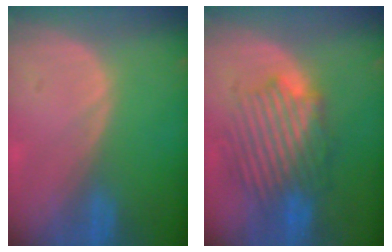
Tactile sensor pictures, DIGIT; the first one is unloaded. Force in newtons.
{"total": 8.6, "press": 8.5, "slide": 1.6}